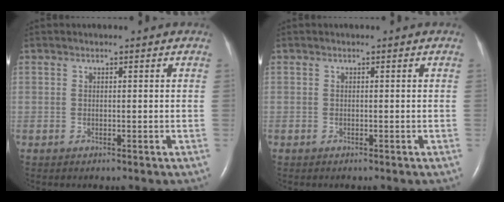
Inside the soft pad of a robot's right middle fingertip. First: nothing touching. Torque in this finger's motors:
{"motor_torque": [-0.39, -0.03, 0.00, -0.01]}